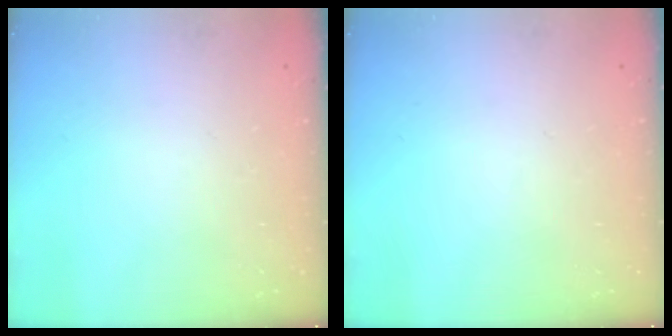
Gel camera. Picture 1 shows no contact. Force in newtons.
{"total": 0.0}